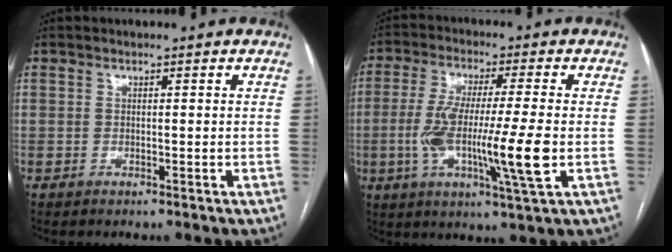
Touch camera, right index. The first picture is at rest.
{"total": 13.7, "force": [-2.4, 0.5, 13.5], "torque": [-0.256, -0.011, -0.048]}